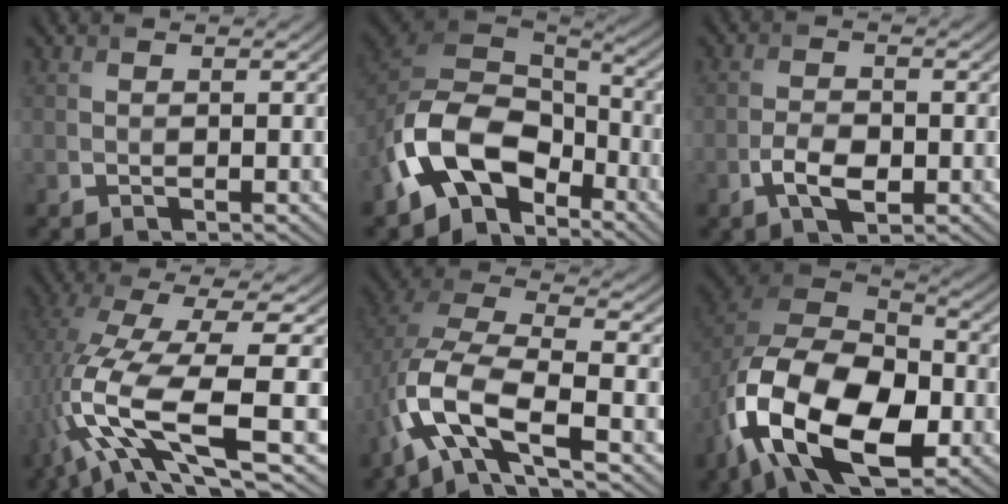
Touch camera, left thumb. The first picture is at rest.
{"total": 14.5, "force": [-6.9, 9.1, 9.0], "torque": [-0.211, -0.022, -0.141]}
{"total": 4.0, "force": [-1.5, 2.2, 3.0], "torque": [-0.063, -0.002, -0.033]}
{"total": 13.5, "force": [-2.5, 3.4, 12.9], "torque": [-0.267, 0.003, -0.039]}
{"total": 12.5, "force": [-4.8, 5.2, 10.3], "torque": [-0.236, -0.009, -0.098]}
{"total": 18.6, "force": [-7.7, 11.0, 12.9], "torque": [-0.290, -0.045, -0.137]}